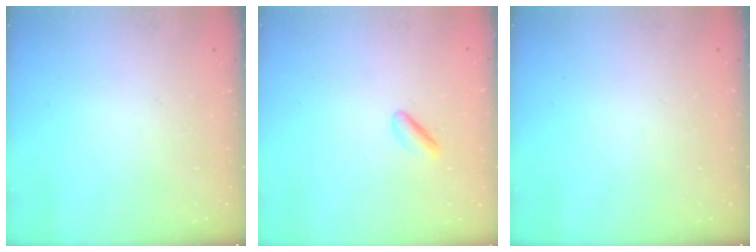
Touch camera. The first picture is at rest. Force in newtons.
{"total": 2.0, "press": 1.9, "slide": 0.6}
{"total": 0.0}